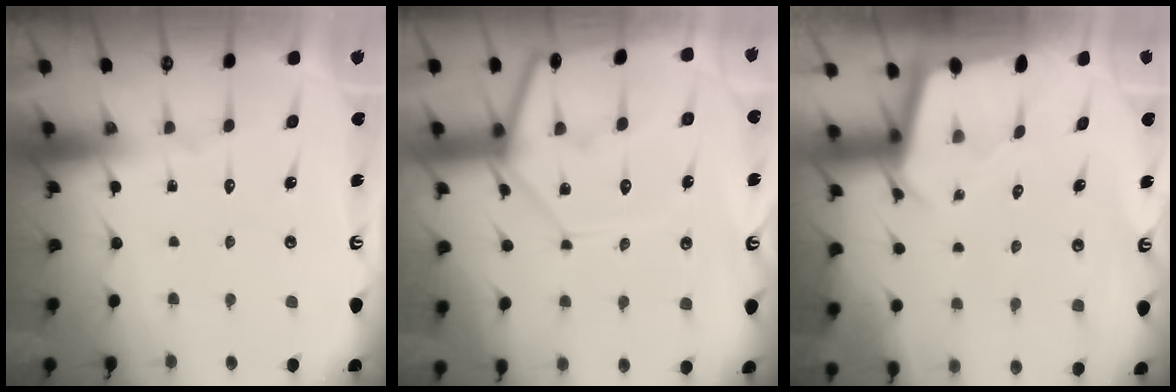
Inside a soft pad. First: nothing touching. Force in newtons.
{"total": 11.7, "press": 11.6, "slide": 1.0}
{"total": 2.4, "press": 2.4, "slide": 0.1}